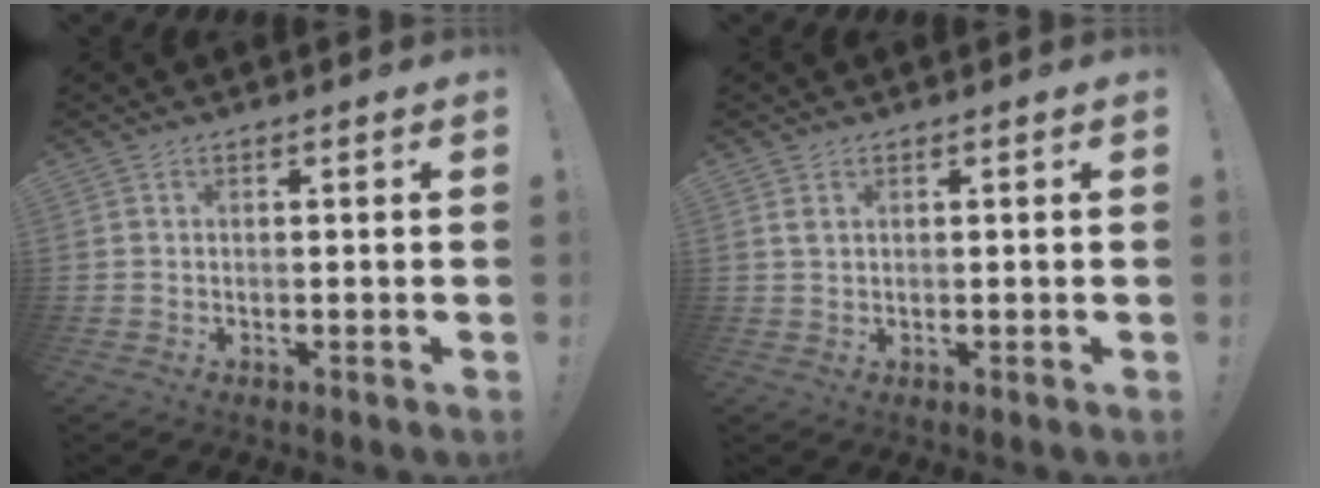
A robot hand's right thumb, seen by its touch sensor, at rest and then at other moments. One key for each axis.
{"total": 1.4, "fx": 0.8, "fy": 0.7, "fz": 0.8, "tx": -0.009, "ty": -0.001, "tz": 0.014}